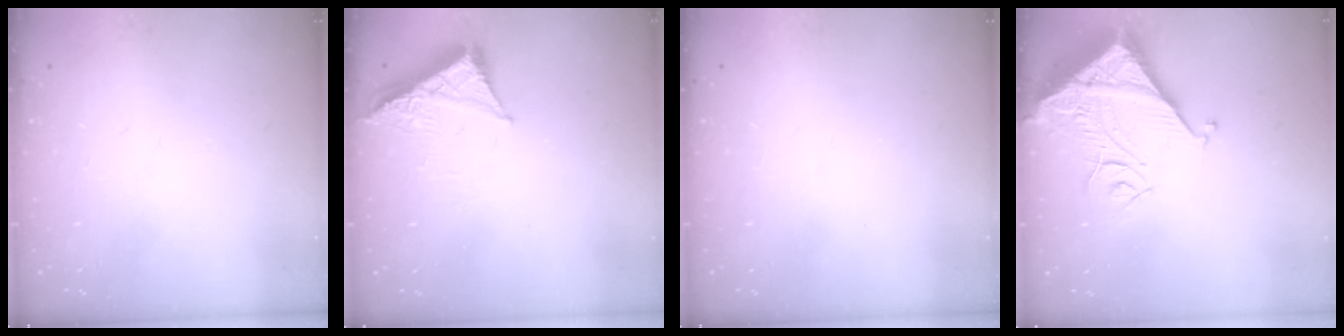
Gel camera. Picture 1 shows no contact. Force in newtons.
{"total": 6.0, "press": 5.9, "slide": 0.8}
{"total": 1.5, "press": 1.5, "slide": 0.1}
{"total": 10.3, "press": 10.3, "slide": 1.3}